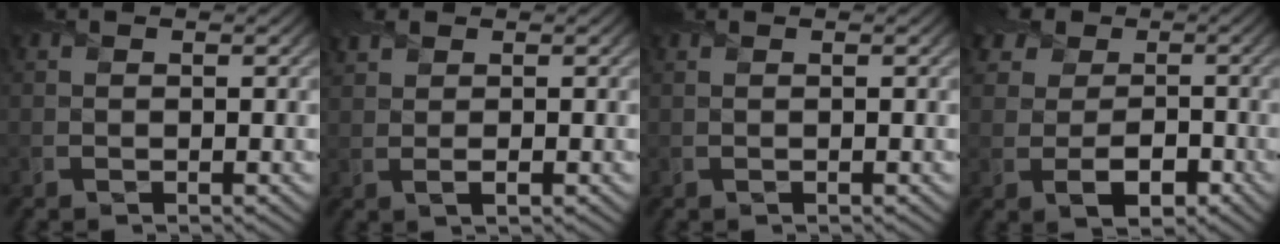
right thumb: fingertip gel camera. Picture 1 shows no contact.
{"total": 2.5, "force": [1.1, 1.2, 2.0], "torque": [-0.046, 0.004, 0.021]}
{"total": 0.5, "force": [0.1, 0.0, 0.5], "torque": [-0.012, 0.003, 0.002]}
{"total": 7.1, "force": [0.2, 6.0, 3.7], "torque": [-0.068, -0.006, -0.011]}